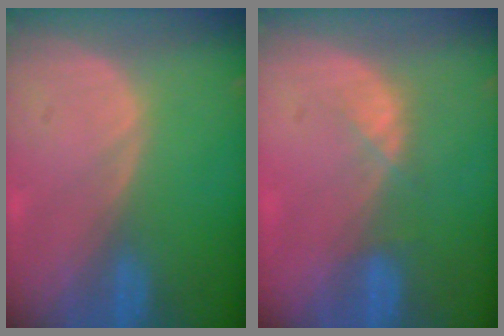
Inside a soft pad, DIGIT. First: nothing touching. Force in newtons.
{"total": 2.3, "press": 2.2, "slide": 0.7}